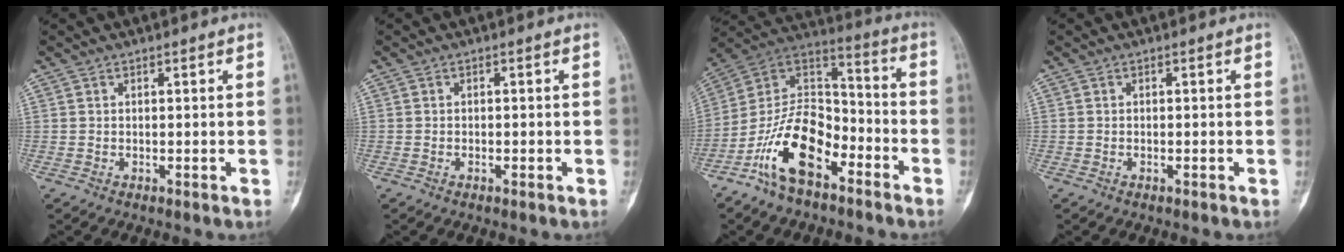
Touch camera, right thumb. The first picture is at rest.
{"total": 0.7, "force": [-0.3, 0.4, 0.5], "torque": [-0.011, 0.004, -0.005]}
{"total": 16.9, "force": [-9.0, 8.8, 11.3], "torque": [-0.193, 0.079, -0.173]}
{"total": 0.0}